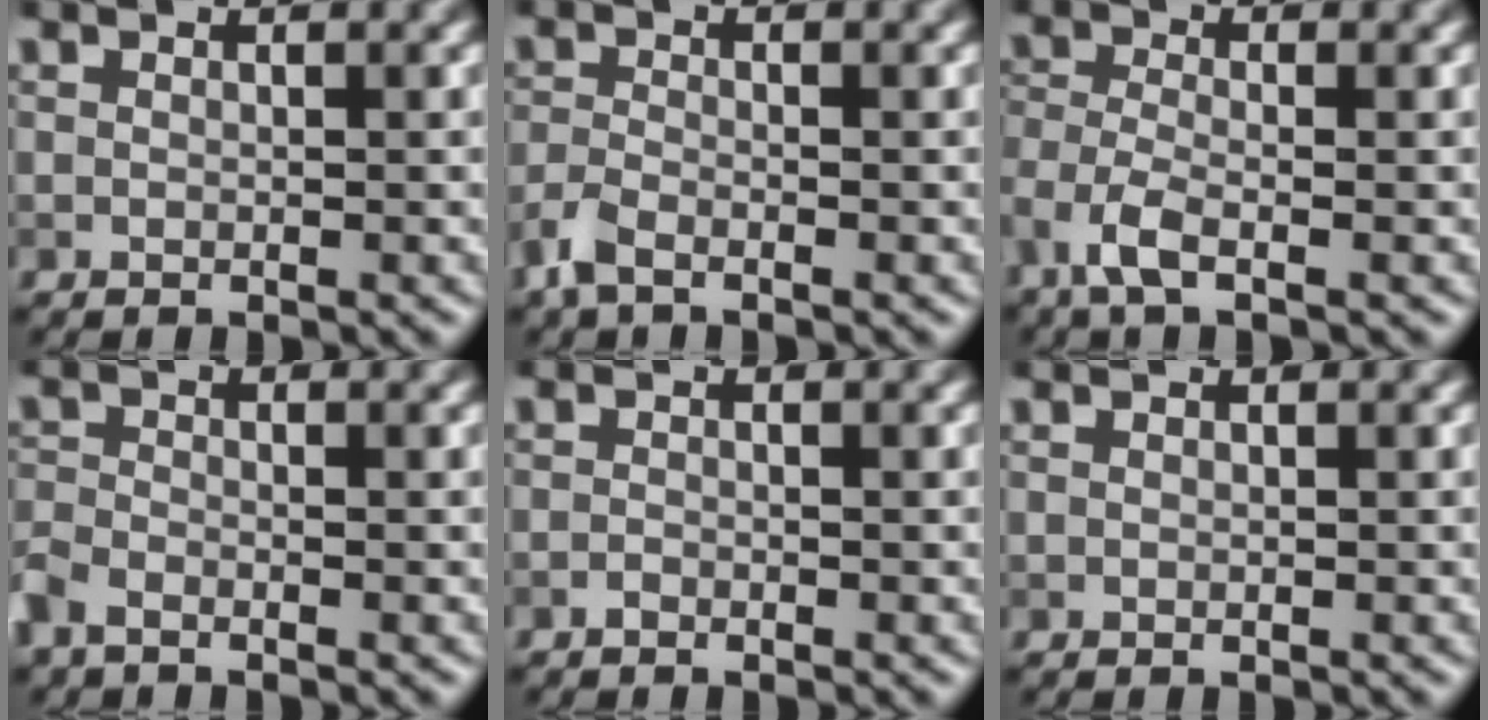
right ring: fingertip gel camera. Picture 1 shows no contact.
{"total": 2.3, "force": [-1.7, 0.8, 1.4], "torque": [-0.037, -0.004, -0.044]}
{"total": 3.5, "force": [-1.9, 1.4, 2.5], "torque": [-0.063, -0.004, -0.049]}
{"total": 2.5, "force": [-1.8, 1.2, 1.2], "torque": [-0.029, -0.003, -0.051]}
{"total": 0.6, "force": [-0.5, 0.2, 0.3], "torque": [-0.003, 0.000, -0.010]}
{"total": 0.0}